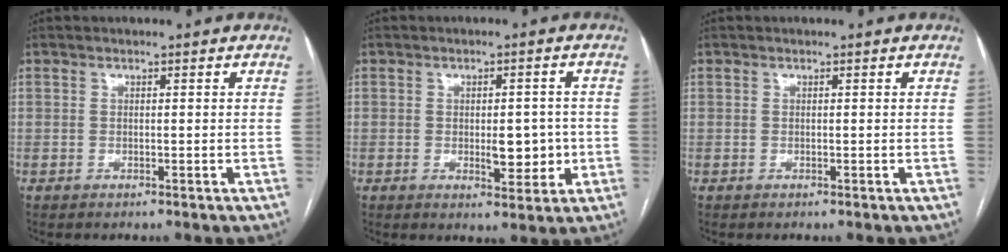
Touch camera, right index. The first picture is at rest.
{"total": 5.2, "force": [-0.7, 2.4, 4.6], "torque": [-0.055, -0.001, -0.003]}
{"total": 0.0}